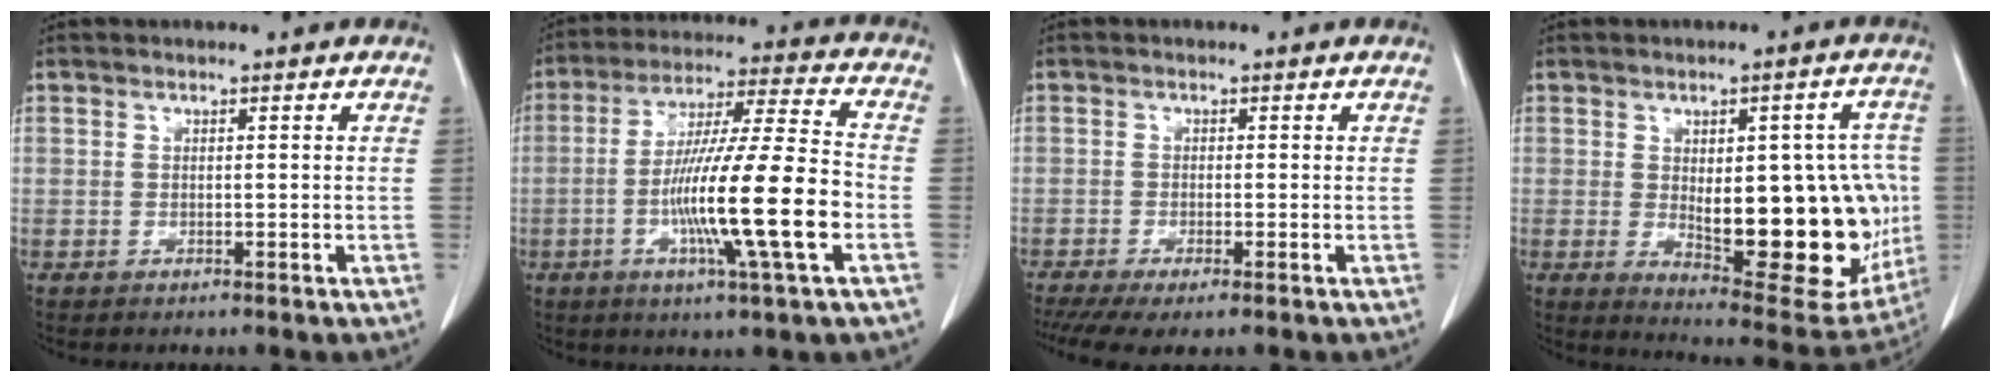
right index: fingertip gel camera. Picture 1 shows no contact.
{"total": 17.1, "force": [-4.3, -0.2, 16.6], "torque": [-0.297, -0.009, -0.081]}
{"total": 4.8, "force": [-3.1, 1.2, 3.5], "torque": [-0.057, -0.013, -0.054]}
{"total": 20.4, "force": [-1.5, 7.5, 19.0], "torque": [-0.211, 0.009, 0.008]}